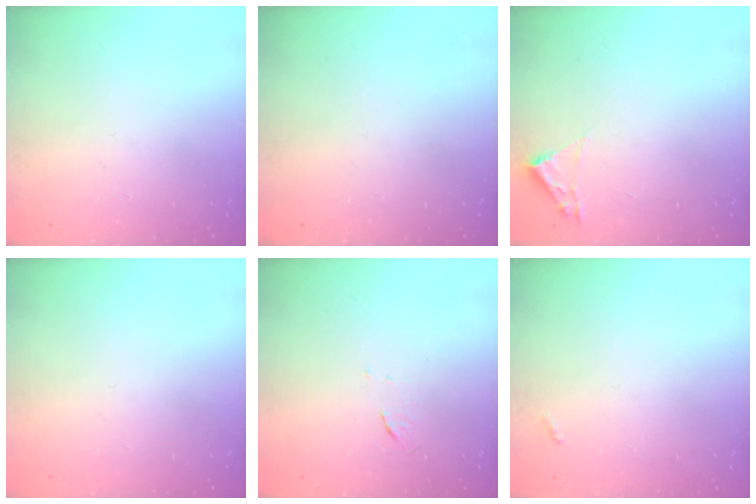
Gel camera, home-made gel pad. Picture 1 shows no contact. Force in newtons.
{"total": 0.0}
{"total": 1.8, "press": 1.8, "slide": 0.2}
{"total": 0.0}
{"total": 3.2, "press": 3.0, "slide": 1.3}
{"total": 3.2, "press": 3.2, "slide": 0.5}